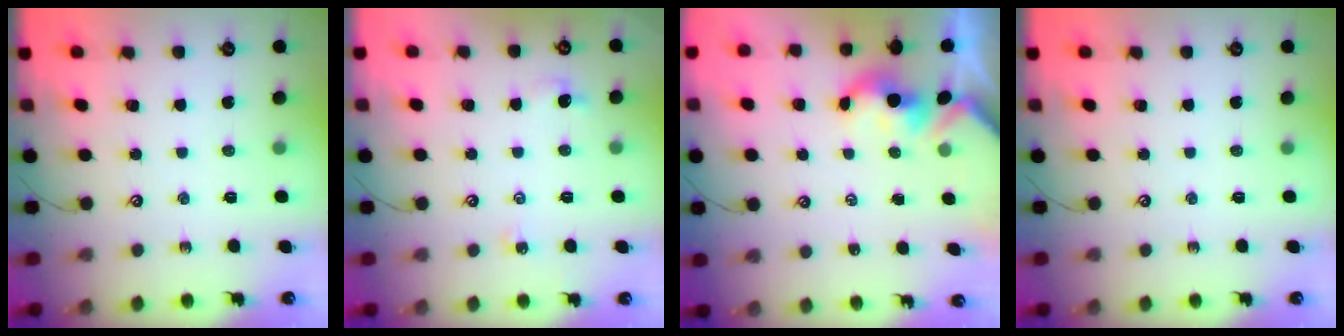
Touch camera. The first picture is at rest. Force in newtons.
{"total": 1.7, "press": 1.6, "slide": 0.5}
{"total": 1.7, "press": 1.7, "slide": 0.2}
{"total": 0.0}